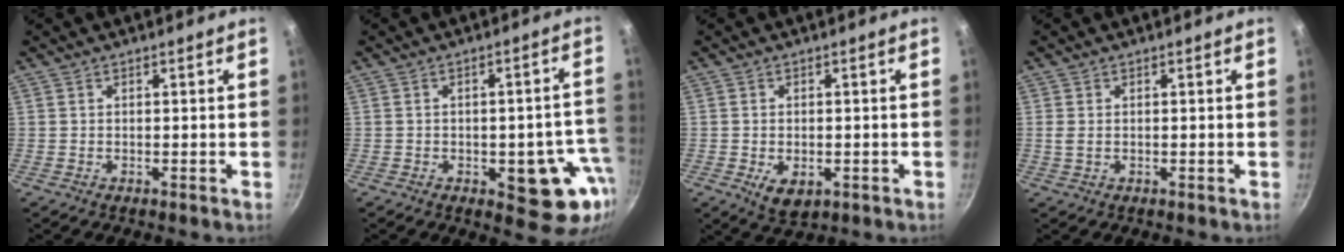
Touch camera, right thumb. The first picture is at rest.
{"total": 11.8, "force": [-3.5, 5.7, 9.7], "torque": [-0.060, 0.018, -0.041]}
{"total": 5.2, "force": [-1.4, 3.3, 3.8], "torque": [-0.052, -0.006, -0.014]}
{"total": 1.6, "force": [0.1, 1.1, 1.1], "torque": [-0.025, -0.001, 0.003]}